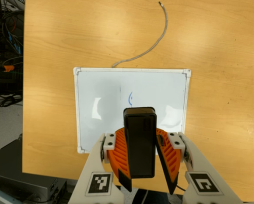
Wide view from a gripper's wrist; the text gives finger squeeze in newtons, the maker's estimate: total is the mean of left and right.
{"total": 8.7, "left": 9.0, "right": 8.4}